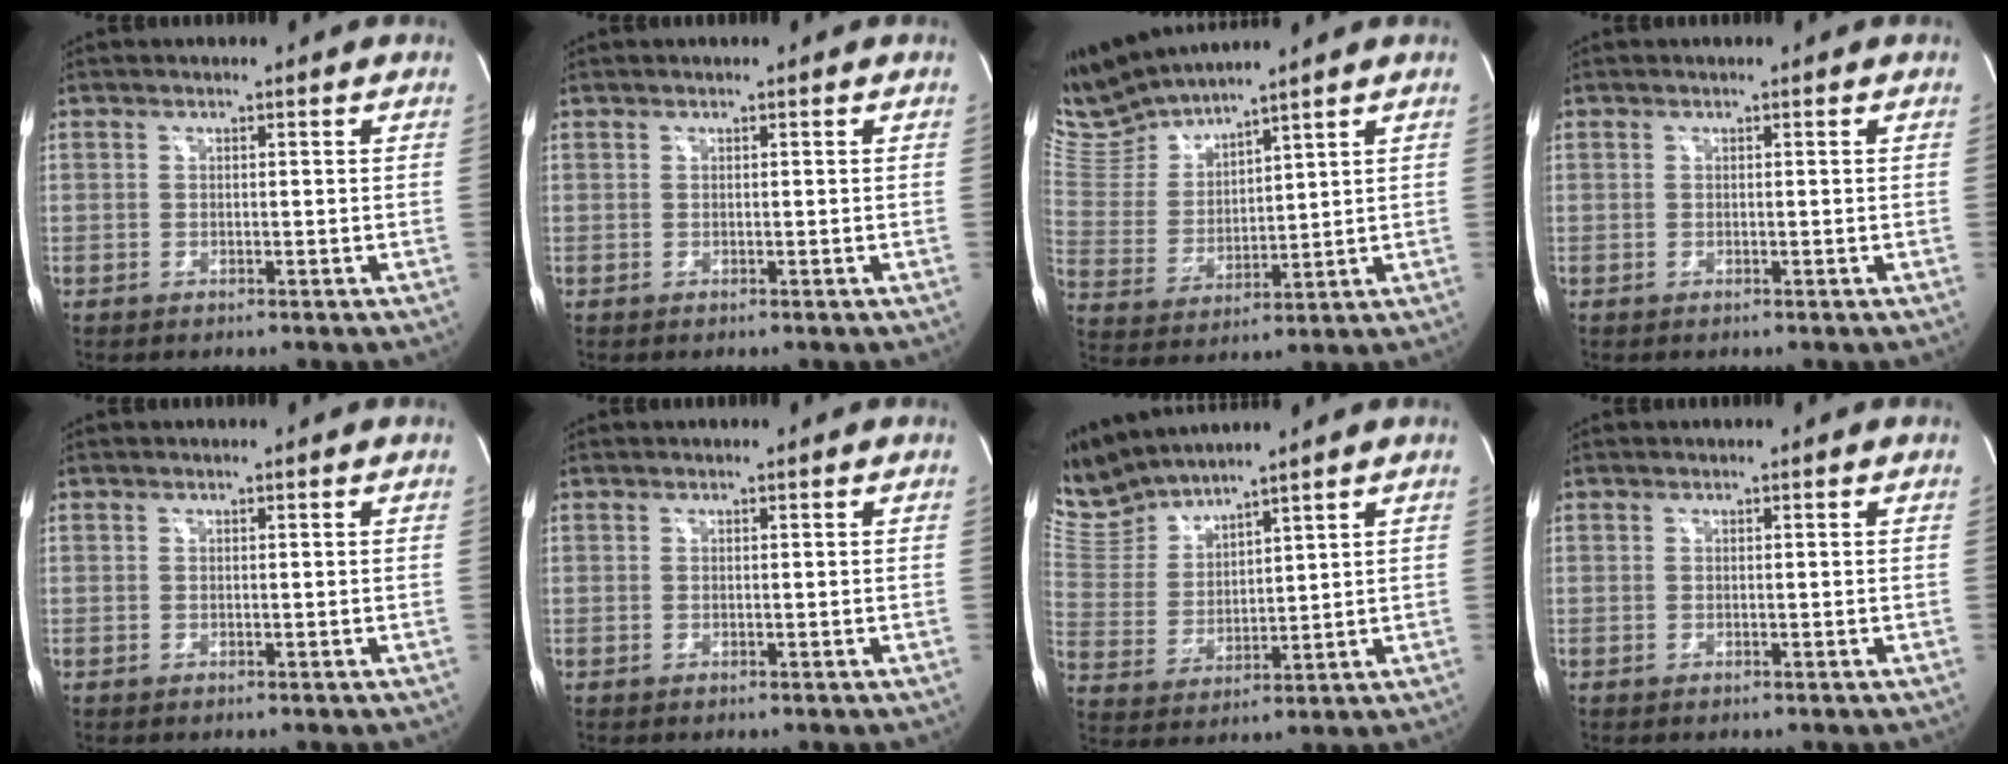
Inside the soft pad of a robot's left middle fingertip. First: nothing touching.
{"total": 0.0}
{"total": 9.8, "force": [9.7, 0.0, 1.5], "torque": [-0.059, 0.009, 0.216]}
{"total": 0.0}
{"total": 0.0}
{"total": 0.0}
{"total": 8.7, "force": [8.6, 0.6, 1.2], "torque": [-0.053, 0.015, 0.194]}
{"total": 0.0}